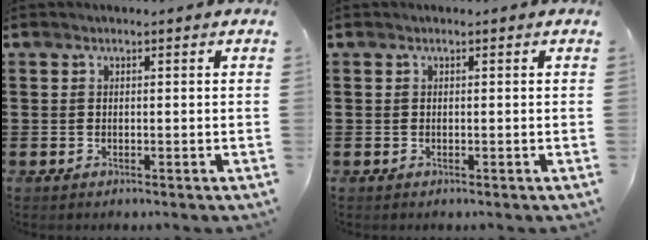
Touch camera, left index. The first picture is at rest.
{"total": 0.0}